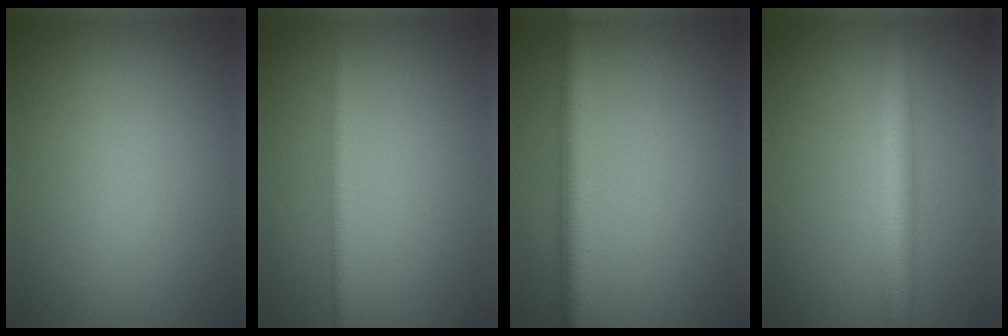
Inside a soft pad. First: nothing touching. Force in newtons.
{"total": 1.9, "press": 1.9, "slide": 0.0}
{"total": 3.9, "press": 3.9, "slide": 0.1}
{"total": 4.0, "press": 4.0, "slide": 0.2}